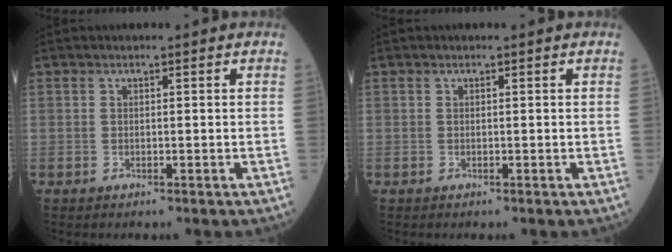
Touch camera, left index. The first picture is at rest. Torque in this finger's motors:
{"motor_torque": [-0.01, 0.01, 0.00, -0.01]}